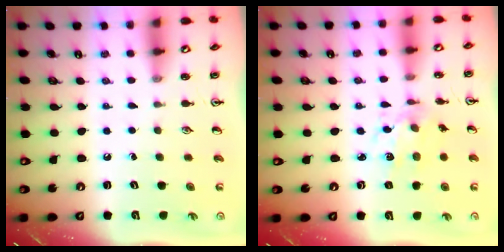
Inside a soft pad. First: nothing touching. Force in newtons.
{"total": 6.3, "press": 6.3, "slide": 0.3}